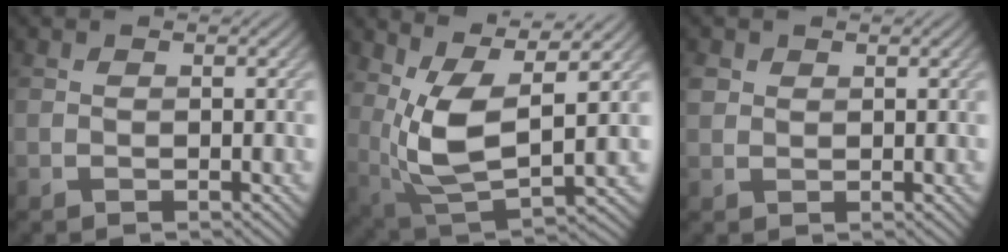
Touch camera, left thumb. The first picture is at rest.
{"total": 9.7, "force": [2.8, 3.5, 8.6], "torque": [-0.205, -0.003, 0.060]}
{"total": 1.4, "force": [0.9, 1.1, 0.3], "torque": [-0.010, 0.002, 0.015]}